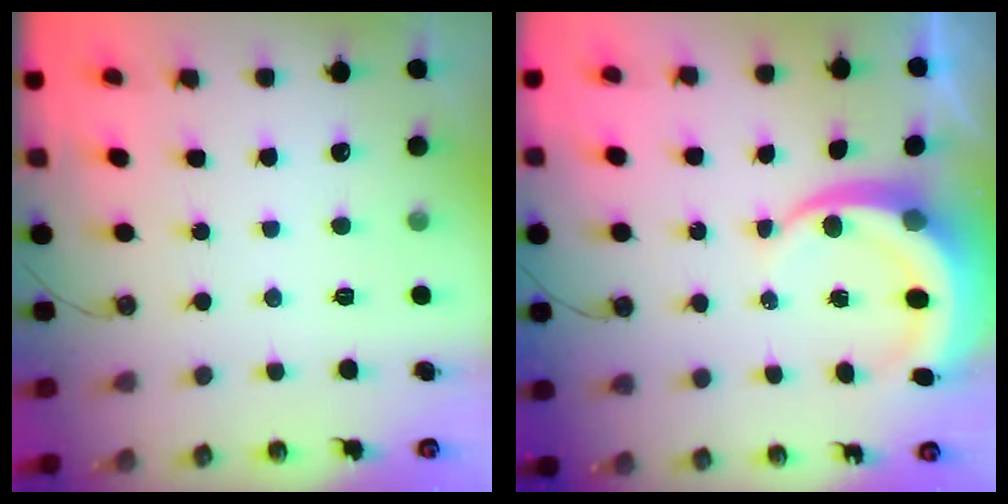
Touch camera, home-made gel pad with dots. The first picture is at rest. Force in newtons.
{"total": 7.7, "press": 7.7, "slide": 0.9}